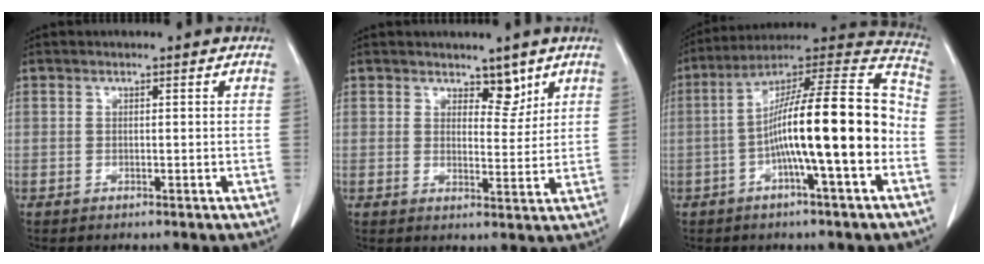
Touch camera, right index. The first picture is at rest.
{"total": 3.6, "force": [2.6, 1.8, 1.7], "torque": [-0.014, -0.006, 0.041]}
{"total": 18.5, "force": [-3.8, 1.4, 18.0], "torque": [-0.291, 0.027, -0.067]}